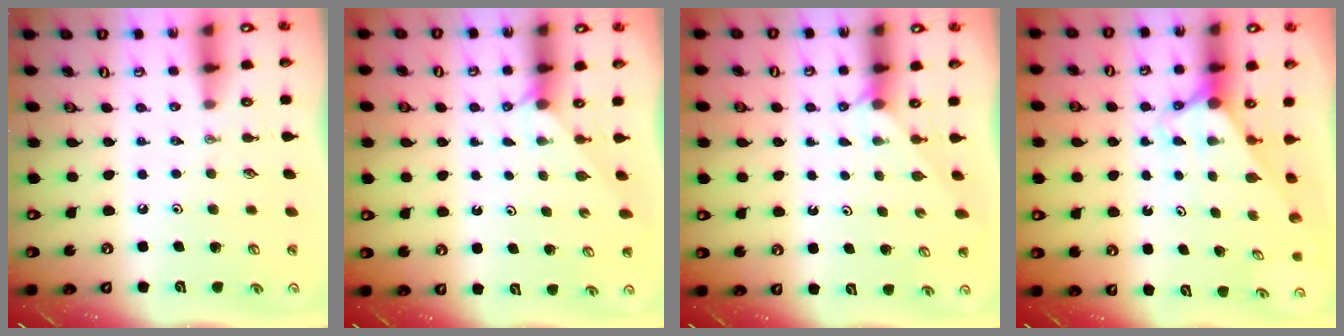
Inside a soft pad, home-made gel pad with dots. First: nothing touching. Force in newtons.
{"total": 2.5, "press": 2.5, "slide": 0.2}
{"total": 2.5, "press": 2.5, "slide": 0.2}
{"total": 3.0, "press": 3.0, "slide": 0.0}